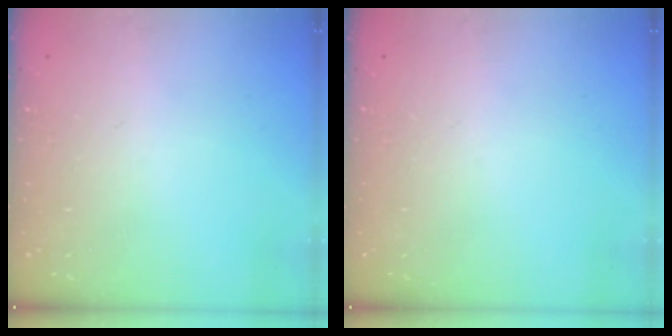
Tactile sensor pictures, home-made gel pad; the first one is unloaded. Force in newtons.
{"total": 0.0}